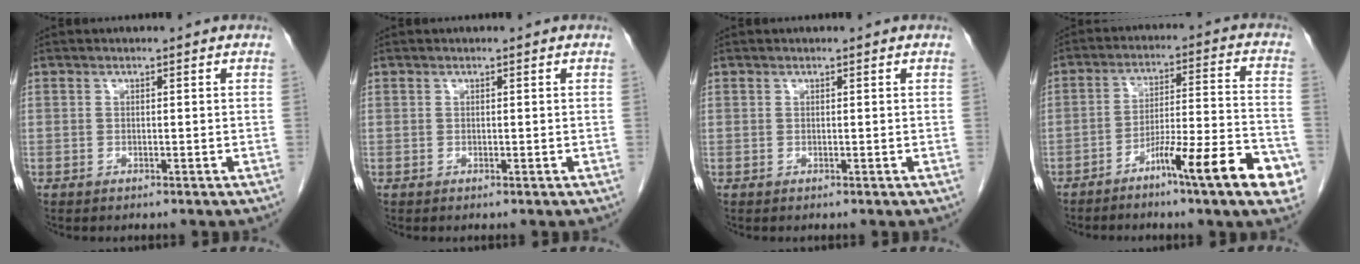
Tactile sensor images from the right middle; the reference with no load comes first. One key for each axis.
{"total": 0.0}
{"total": 0.0}
{"total": 14.2, "fx": -7.7, "fy": 0.3, "fz": 11.9, "tx": -0.167, "ty": 0.003, "tz": -0.119}